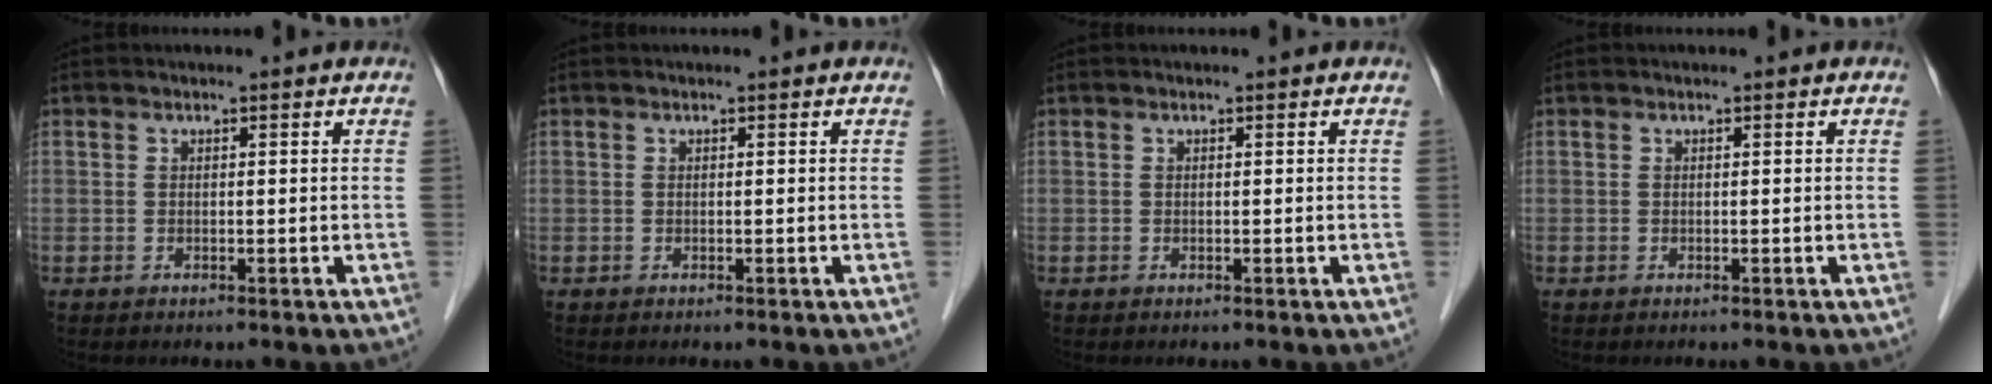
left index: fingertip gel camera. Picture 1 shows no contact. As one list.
[{"total": 0.0}, {"total": 0.0}, {"total": 0.0}]